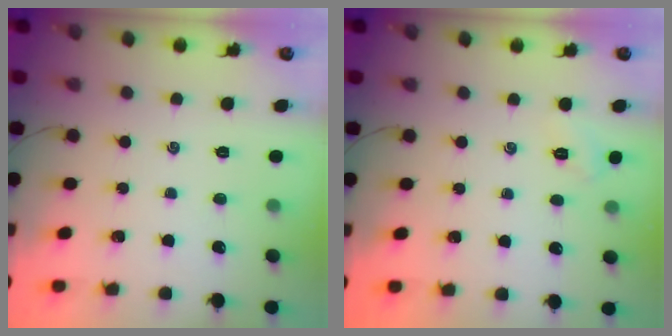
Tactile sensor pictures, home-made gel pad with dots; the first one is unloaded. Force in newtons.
{"total": 4.7, "press": 4.6, "slide": 1.1}